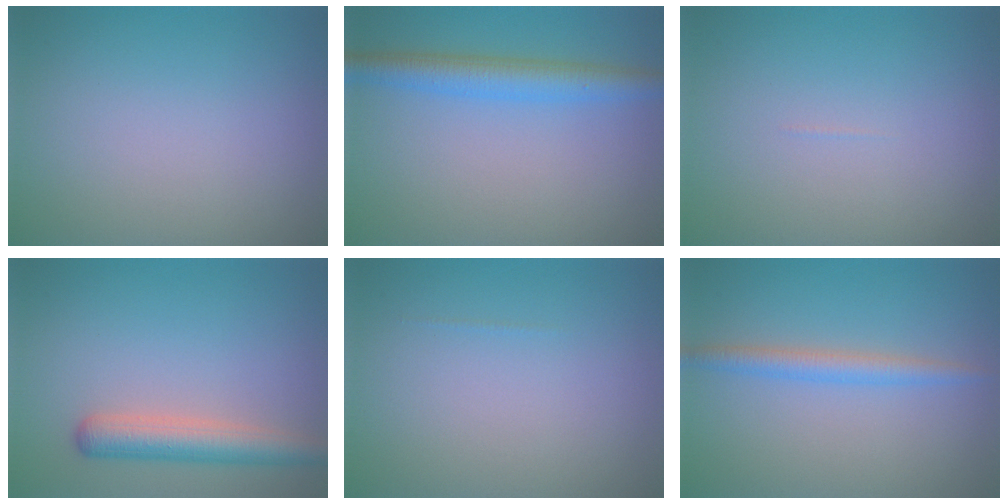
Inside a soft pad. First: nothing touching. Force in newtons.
{"total": 4.0, "press": 4.0, "slide": 0.2}
{"total": 0.0}
{"total": 3.9, "press": 3.8, "slide": 0.2}
{"total": 0.0}
{"total": 2.2, "press": 2.2, "slide": 0.1}